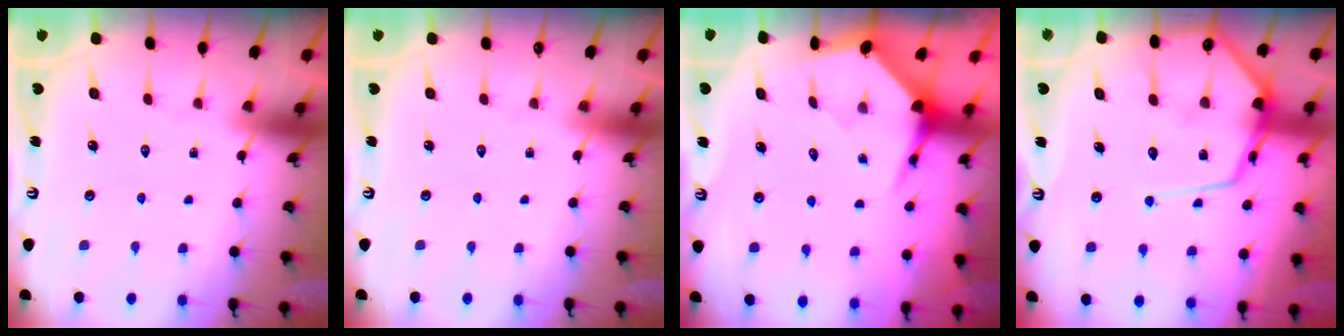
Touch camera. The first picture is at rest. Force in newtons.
{"total": 0.0}
{"total": 4.0, "press": 3.9, "slide": 0.5}
{"total": 14.0, "press": 14.0, "slide": 1.4}